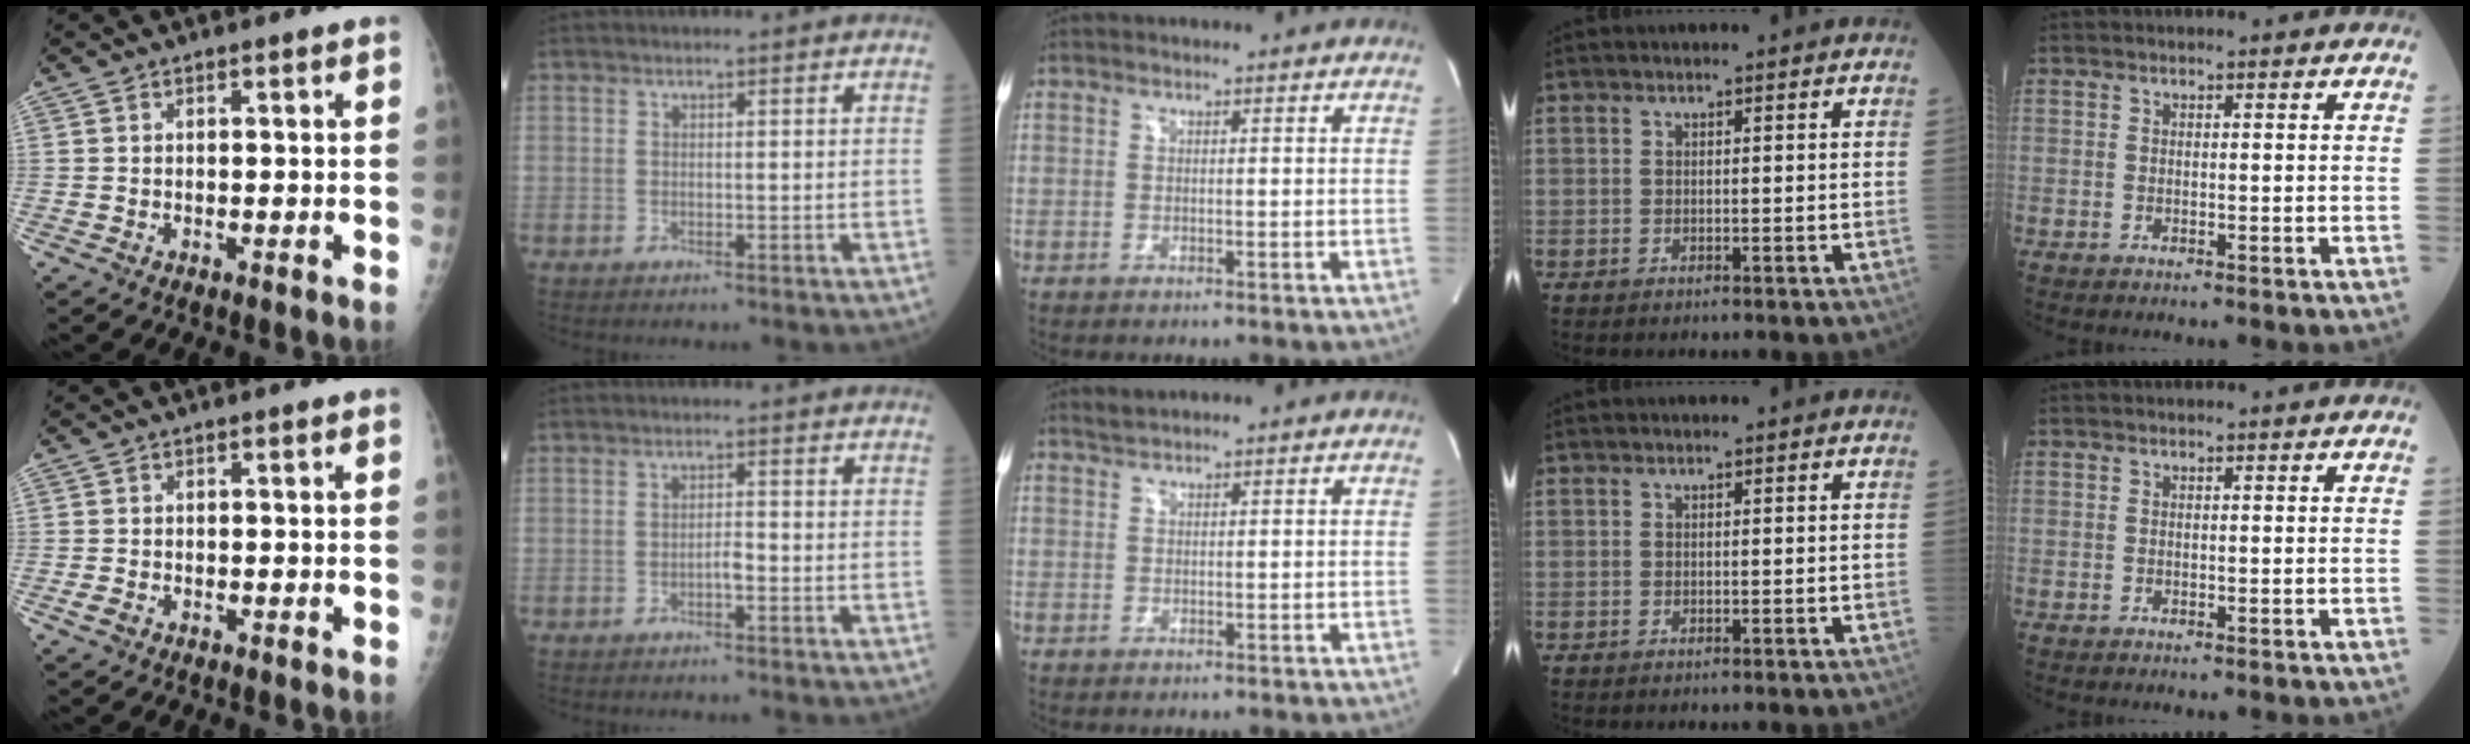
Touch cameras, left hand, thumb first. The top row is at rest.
{"thumb": {"total": 1.3, "force": [-0.7, 0.8, 0.7], "torque": [-0.016, 0.000, -0.012]}, "index": {"total": 1.5, "force": [-1.0, 0.3, 1.1], "torque": [-0.018, -0.001, -0.019]}, "middle": {"total": 0.9, "force": [0.9, 0.0, 0.0], "torque": [-0.006, 0.005, 0.021]}}